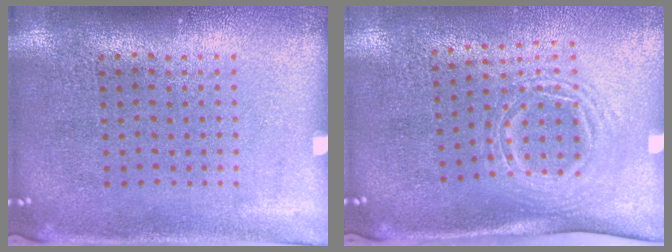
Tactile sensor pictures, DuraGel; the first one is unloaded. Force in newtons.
{"total": 1.7, "press": 1.2, "slide": 1.1}